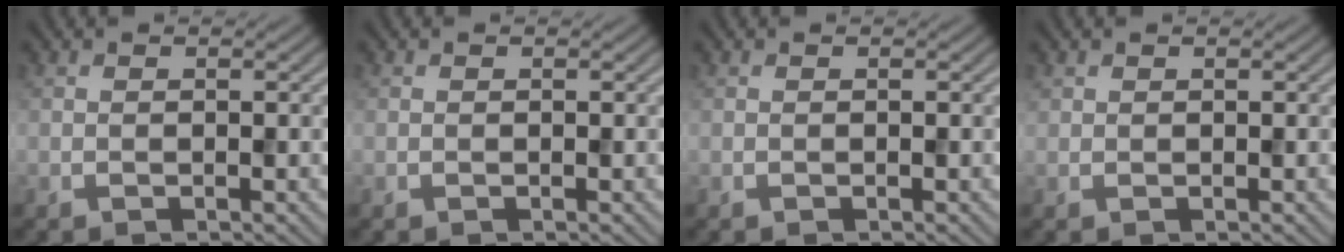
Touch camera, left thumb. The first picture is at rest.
{"total": 0.0}
{"total": 0.0}
{"total": 0.6, "force": [0.5, 0.3, 0.0], "torque": [-0.001, -0.001, 0.014]}